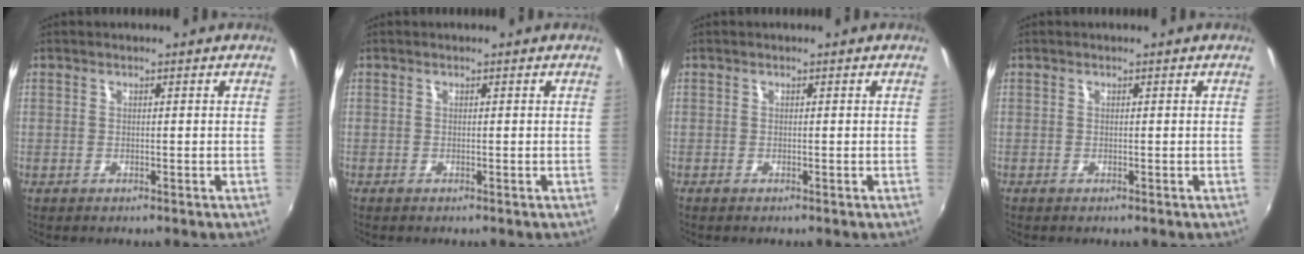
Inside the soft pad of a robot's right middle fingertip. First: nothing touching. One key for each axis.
{"total": 0.0}
{"total": 0.0}
{"total": 0.0}